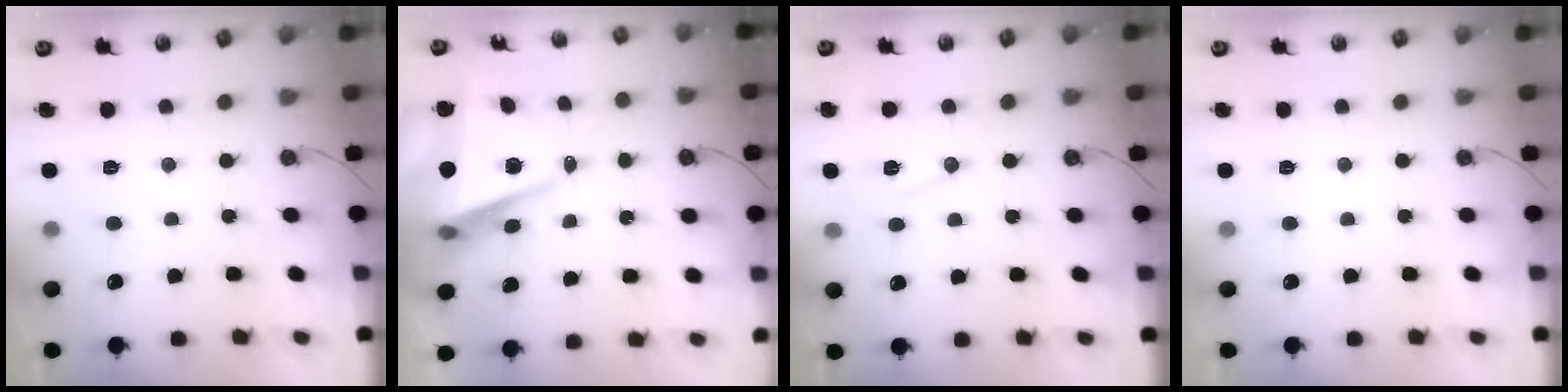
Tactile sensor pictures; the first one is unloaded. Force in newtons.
{"total": 8.1, "press": 6.8, "slide": 4.4}
{"total": 7.6, "press": 6.6, "slide": 3.7}
{"total": 0.0}